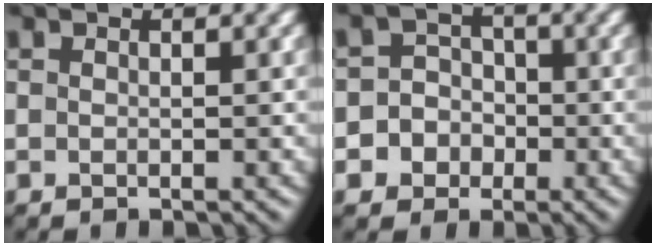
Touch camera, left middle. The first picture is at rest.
{"total": 5.5, "force": [-2.8, 4.7, 0.2], "torque": [0.007, 0.003, -0.064]}